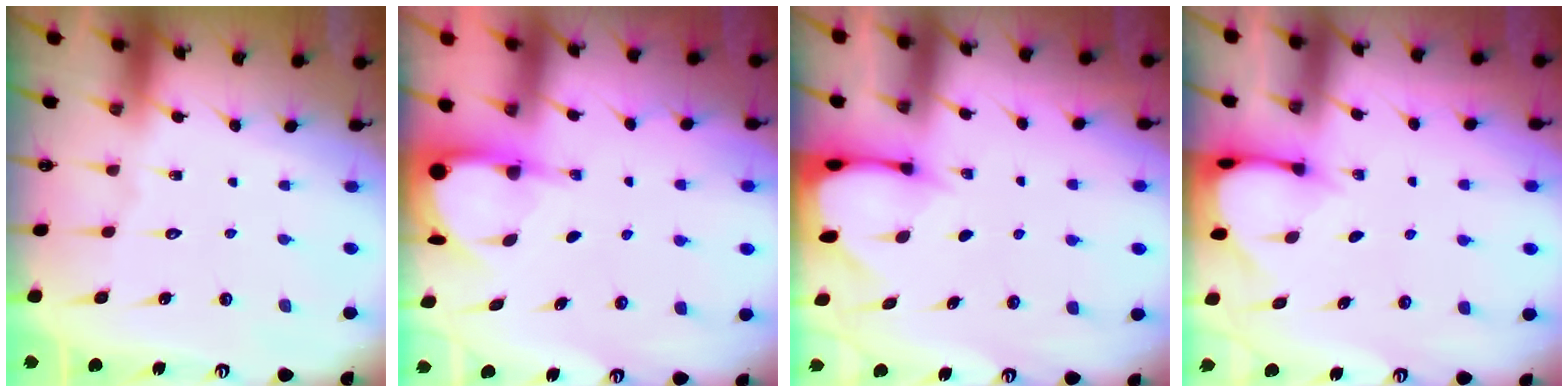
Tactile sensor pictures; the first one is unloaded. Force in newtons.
{"total": 3.9, "press": 3.9, "slide": 0.3}
{"total": 2.6, "press": 2.5, "slide": 0.3}
{"total": 3.0, "press": 3.0, "slide": 0.2}